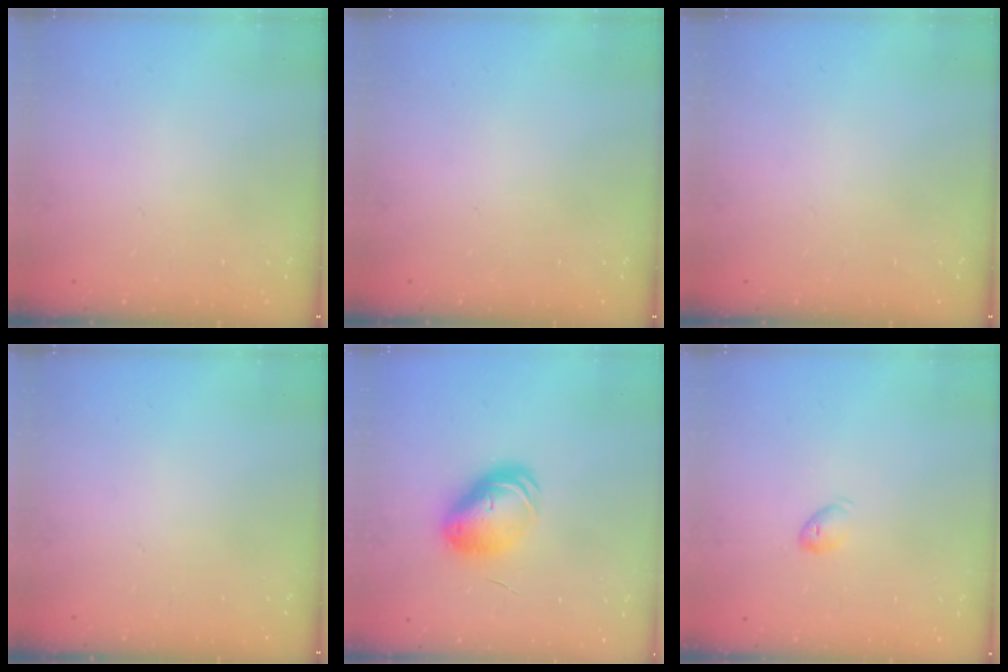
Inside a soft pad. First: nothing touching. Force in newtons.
{"total": 0.0}
{"total": 0.0}
{"total": 0.0}
{"total": 9.5, "press": 9.4, "slide": 1.8}
{"total": 4.9, "press": 4.9, "slide": 0.6}